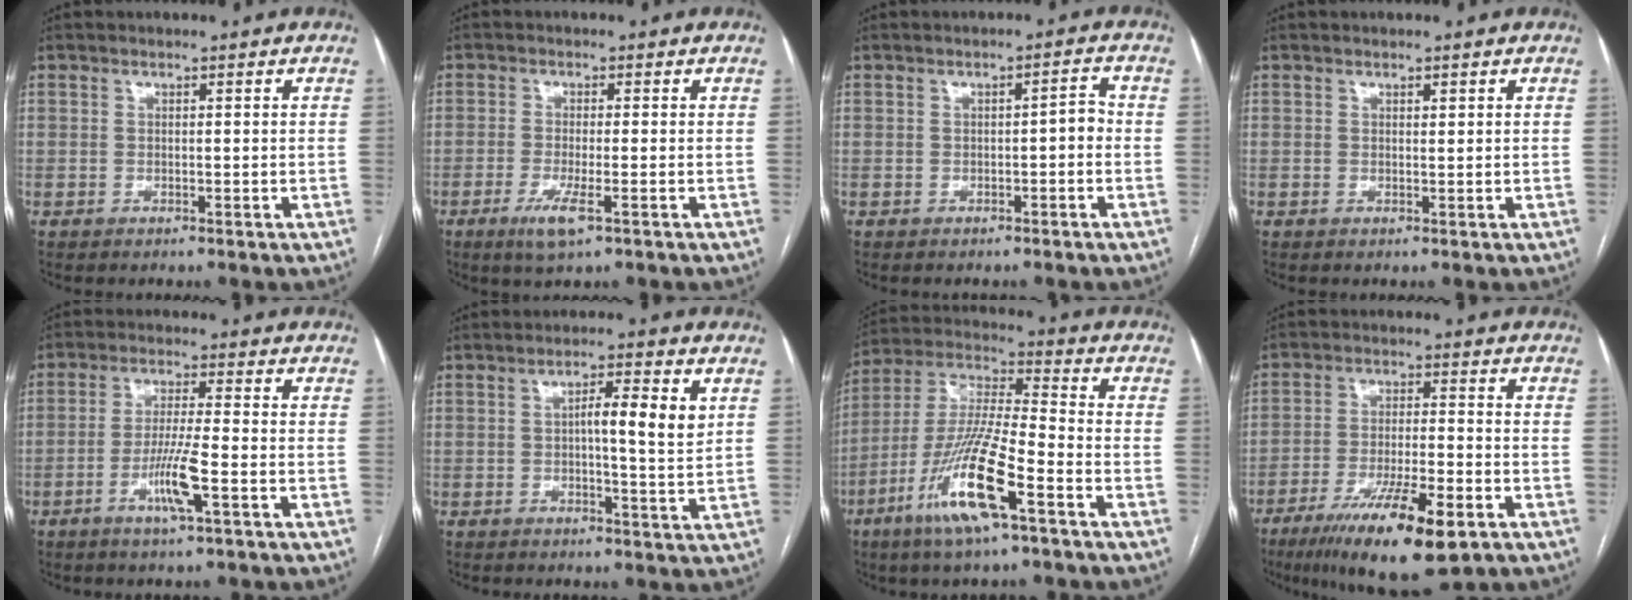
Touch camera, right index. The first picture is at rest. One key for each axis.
{"total": 4.3, "fx": -2.1, "fy": 0.4, "fz": 3.7, "tx": -0.073, "ty": -0.010, "tz": -0.039}
{"total": 2.3, "fx": -0.4, "fy": 0.7, "fz": 2.1, "tx": -0.027, "ty": 0.013, "tz": -0.006}
{"total": 0.7, "fx": 0.4, "fy": 0.2, "fz": 0.5, "tx": -0.009, "ty": -0.001, "tz": 0.006}
{"total": 6.8, "fx": -2.7, "fy": -0.2, "fz": 6.2, "tx": -0.120, "ty": -0.008, "tz": -0.051}
{"total": 6.4, "fx": 1.5, "fy": 0.4, "fz": 6.2, "tx": -0.099, "ty": 0.004, "tz": 0.019}
{"total": 15.5, "fx": -7.4, "fy": 1.4, "fz": 13.5, "tx": -0.278, "ty": -0.018, "tz": -0.141}
{"total": 14.5, "fx": -8.4, "fy": 2.2, "fz": 11.6, "tx": -0.195, "ty": -0.029, "tz": -0.137}